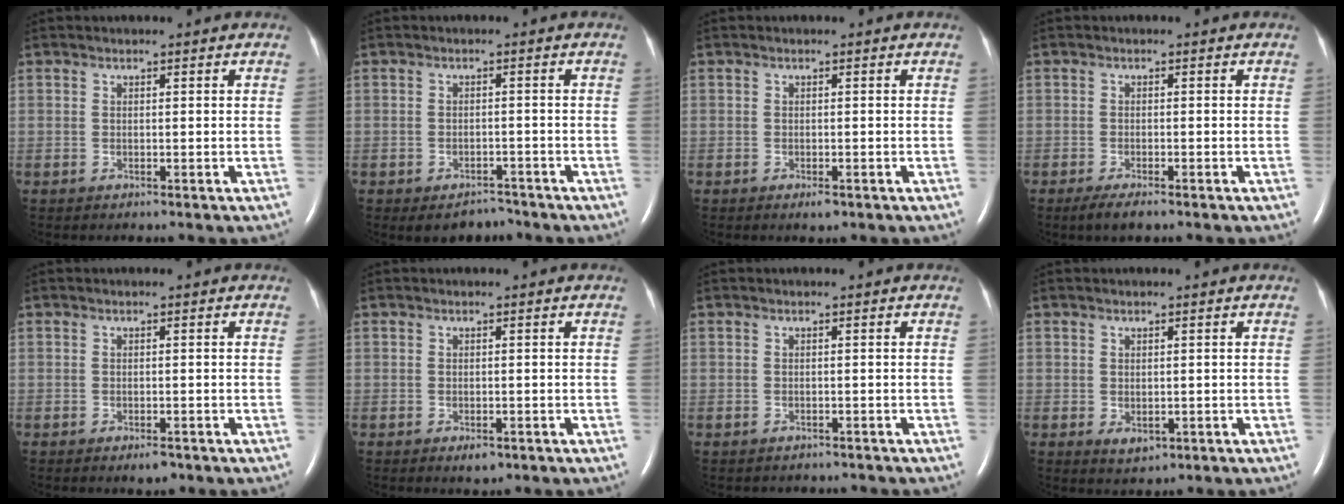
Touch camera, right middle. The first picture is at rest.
{"total": 3.6, "force": [-3.0, 1.8, 0.8], "torque": [-0.007, 0.006, -0.039]}
{"total": 1.1, "force": [-0.7, 0.3, 0.8], "torque": [-0.014, -0.002, -0.007]}
{"total": 2.8, "force": [-2.0, 0.5, 1.9], "torque": [-0.041, -0.007, -0.035]}
{"total": 1.5, "force": [-1.0, 0.5, 1.0], "torque": [-0.014, -0.001, -0.011]}
{"total": 1.5, "force": [-0.8, 0.7, 1.0], "torque": [-0.014, -0.001, -0.007]}
{"total": 2.6, "force": [-2.3, 1.0, 0.4], "torque": [-0.011, -0.001, -0.027]}
{"total": 2.1, "force": [-0.5, 1.4, 1.5], "torque": [-0.023, -0.004, 0.002]}